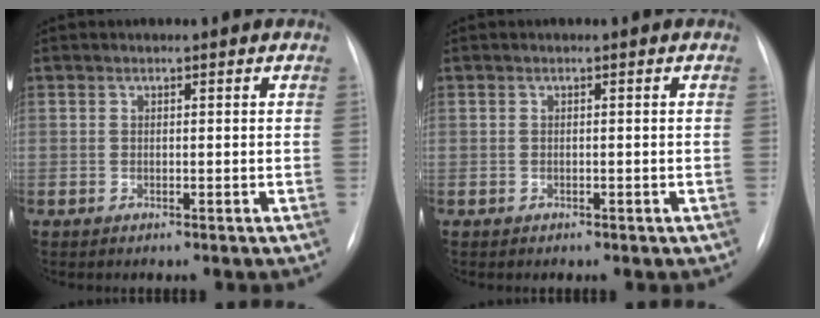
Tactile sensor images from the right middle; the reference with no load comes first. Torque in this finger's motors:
{"motor_torque": [-0.35, -0.15, -0.01, -0.01]}